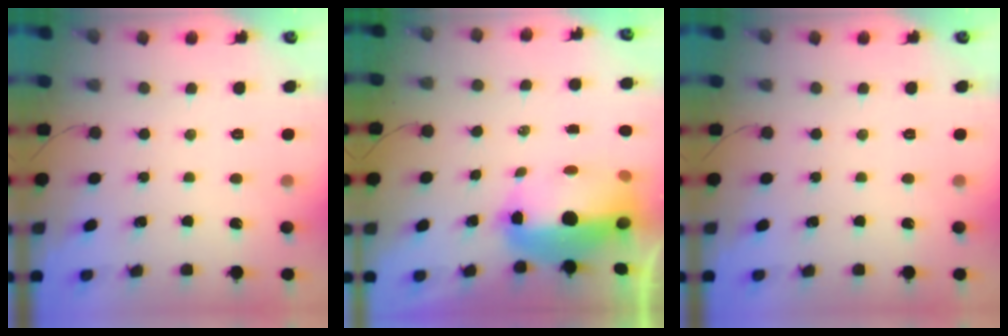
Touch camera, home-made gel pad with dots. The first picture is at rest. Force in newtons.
{"total": 11.7, "press": 11.5, "slide": 2.1}
{"total": 0.0}